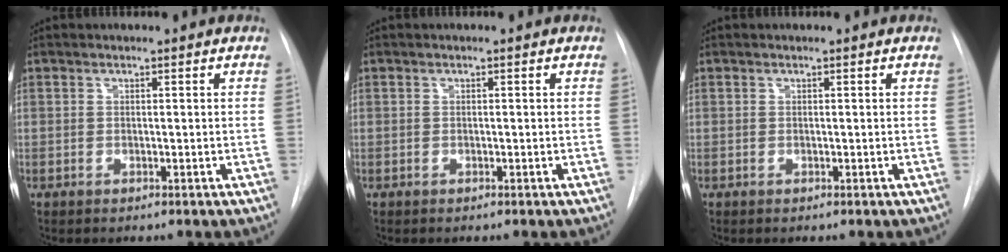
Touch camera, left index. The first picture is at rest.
{"total": 0.0}
{"total": 0.0}